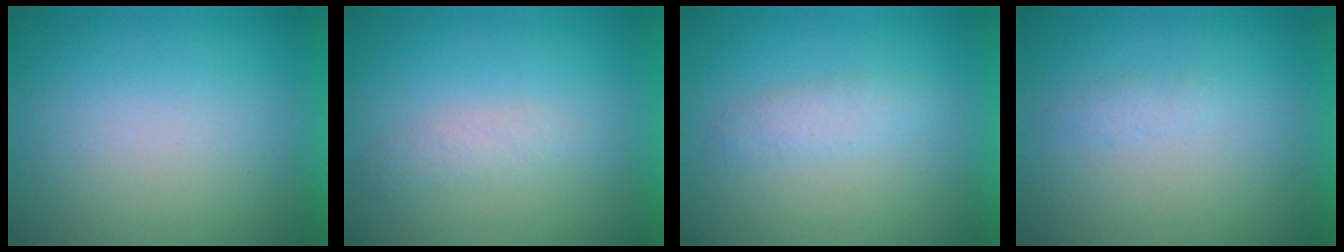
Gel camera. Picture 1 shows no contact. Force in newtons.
{"total": 1.9}
{"total": 2.3}
{"total": 1.5}